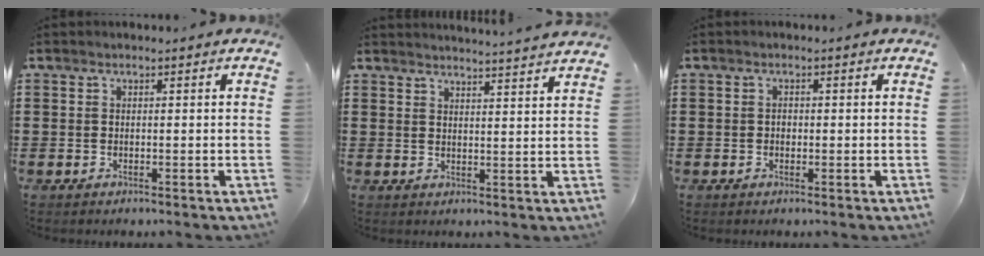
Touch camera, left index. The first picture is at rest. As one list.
[{"total": 3.1, "force": [3.0, -0.9, 0.1], "torque": [-0.003, -0.024, 0.051]}, {"total": 0.8, "force": [-0.1, 0.6, 0.6], "torque": [-0.012, 0.004, -0.004]}]